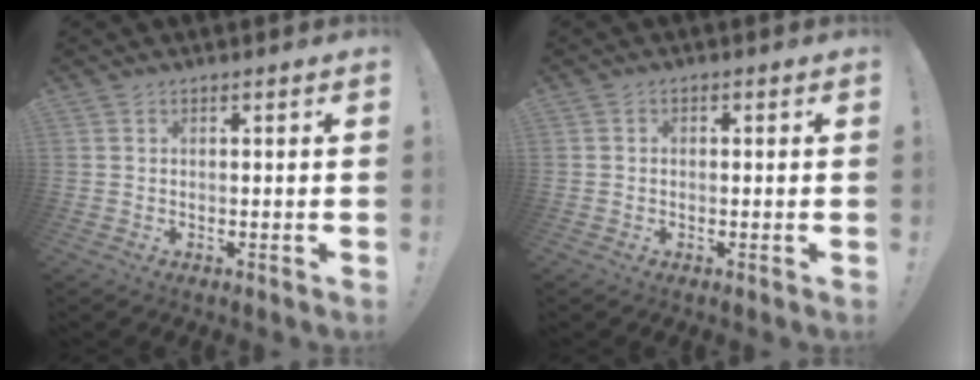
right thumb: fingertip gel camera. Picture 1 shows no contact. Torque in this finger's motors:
{"motor_torque": [-0.18, 0.18, -0.30, 0.03, 0.07]}